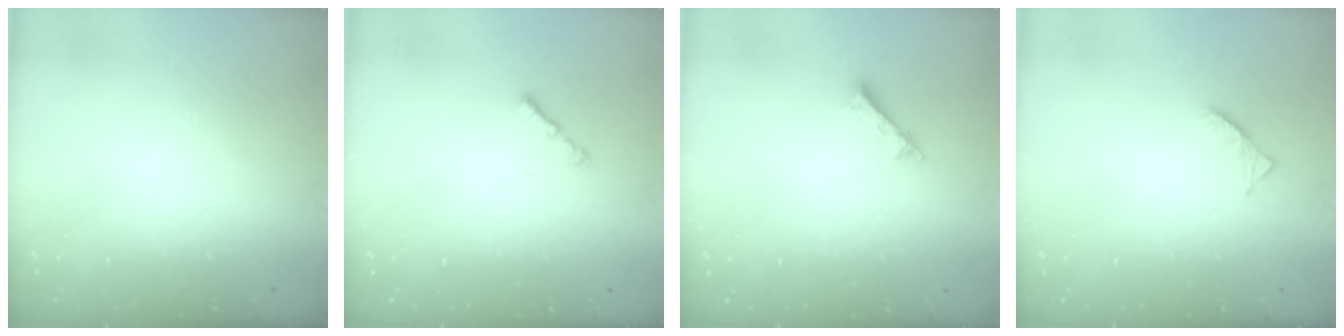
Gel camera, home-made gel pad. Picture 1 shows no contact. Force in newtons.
{"total": 1.6, "press": 1.5, "slide": 0.5}
{"total": 2.2, "press": 2.1, "slide": 0.4}
{"total": 2.6, "press": 2.6, "slide": 0.4}